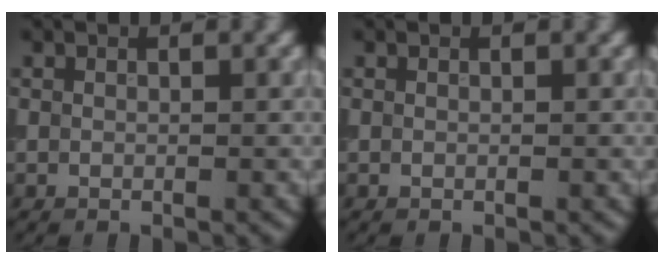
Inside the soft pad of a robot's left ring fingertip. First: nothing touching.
{"total": 0.0}